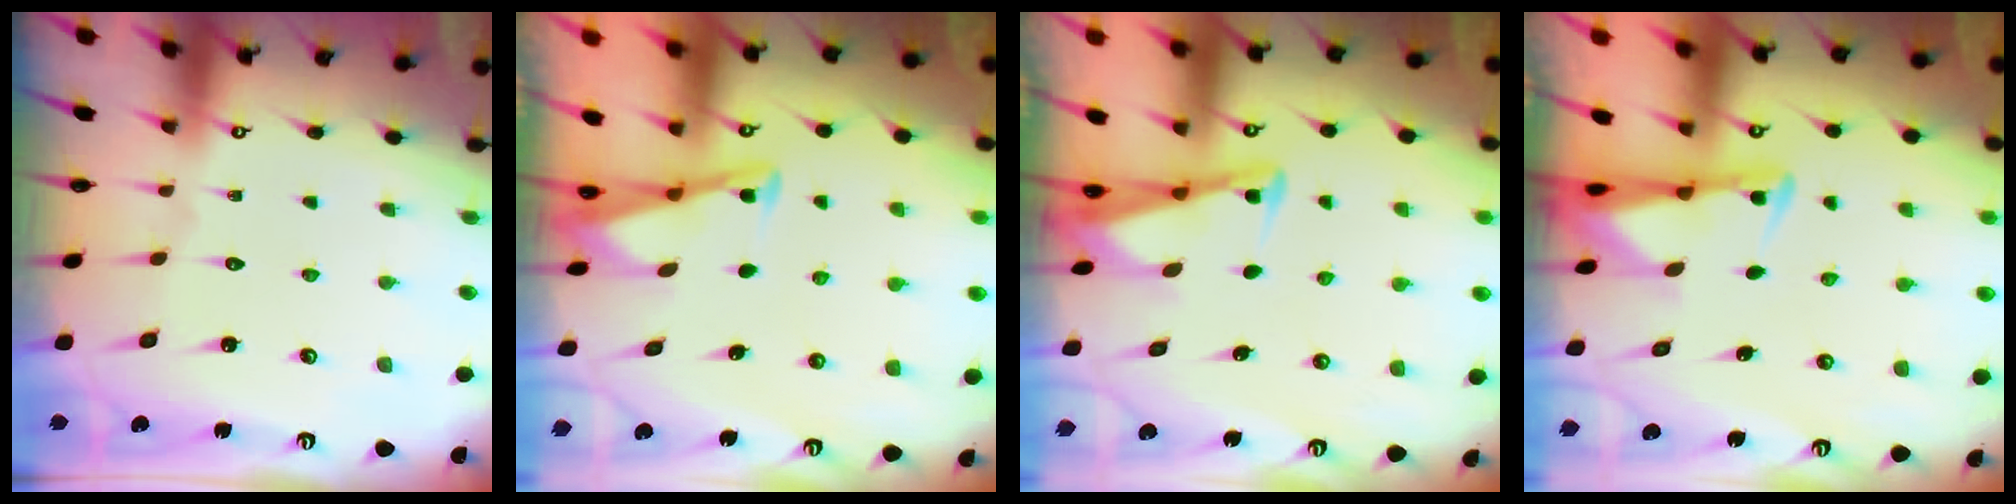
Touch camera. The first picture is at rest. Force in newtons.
{"total": 2.9, "press": 2.9, "slide": 0.4}
{"total": 3.0, "press": 2.9, "slide": 0.3}
{"total": 2.2, "press": 2.2, "slide": 0.4}